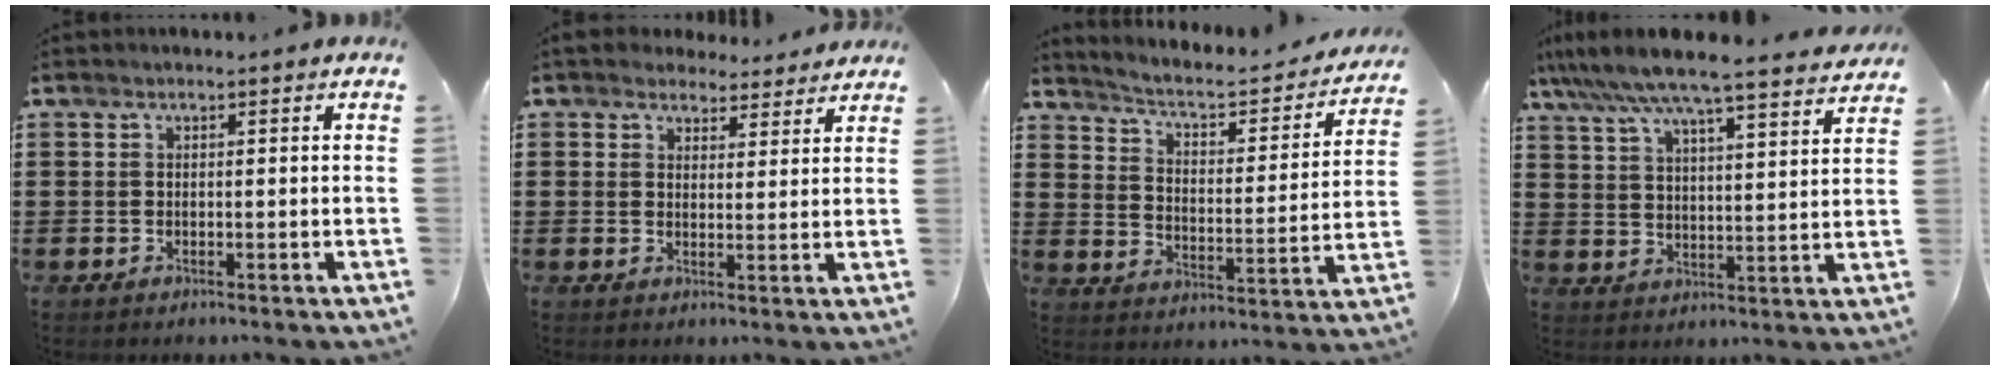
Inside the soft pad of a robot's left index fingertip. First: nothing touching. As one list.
[{"total": 3.9, "force": [3.4, 1.9, 0.2], "torque": [-0.012, -0.006, 0.063]}, {"total": 3.4, "force": [2.8, 0.7, 1.8], "torque": [-0.053, -0.028, 0.037]}, {"total": 7.1, "force": [6.5, 0.1, 2.8], "torque": [-0.083, -0.041, 0.111]}]